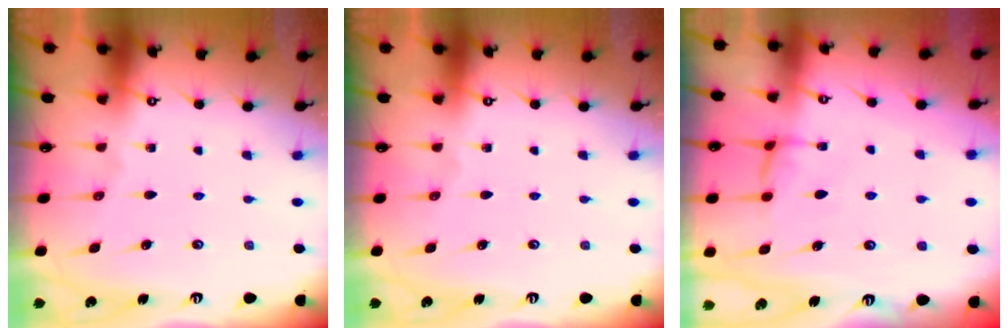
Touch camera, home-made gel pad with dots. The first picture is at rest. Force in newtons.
{"total": 0.0}
{"total": 0.6, "press": 0.1, "slide": 0.6}